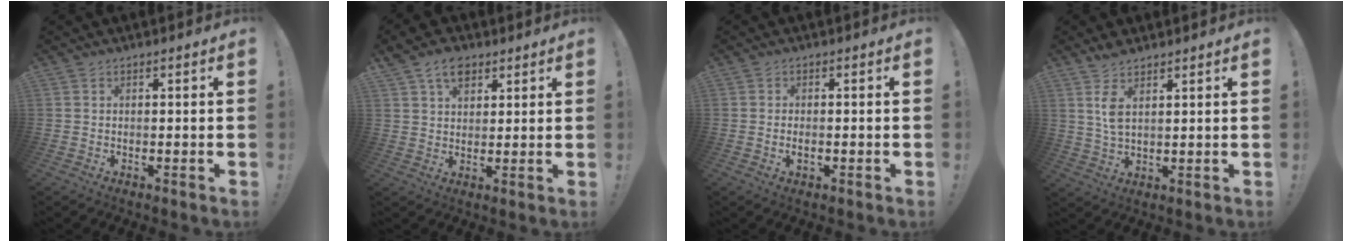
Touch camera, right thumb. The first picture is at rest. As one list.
[{"total": 8.1, "force": [4.9, 5.0, 3.9], "torque": [-0.062, -0.015, 0.092]}, {"total": 1.5, "force": [-0.5, 0.5, 1.3], "torque": [-0.021, 0.002, -0.008]}, {"total": 6.1, "force": [3.5, 3.0, 3.9], "torque": [-0.081, -0.020, 0.064]}]